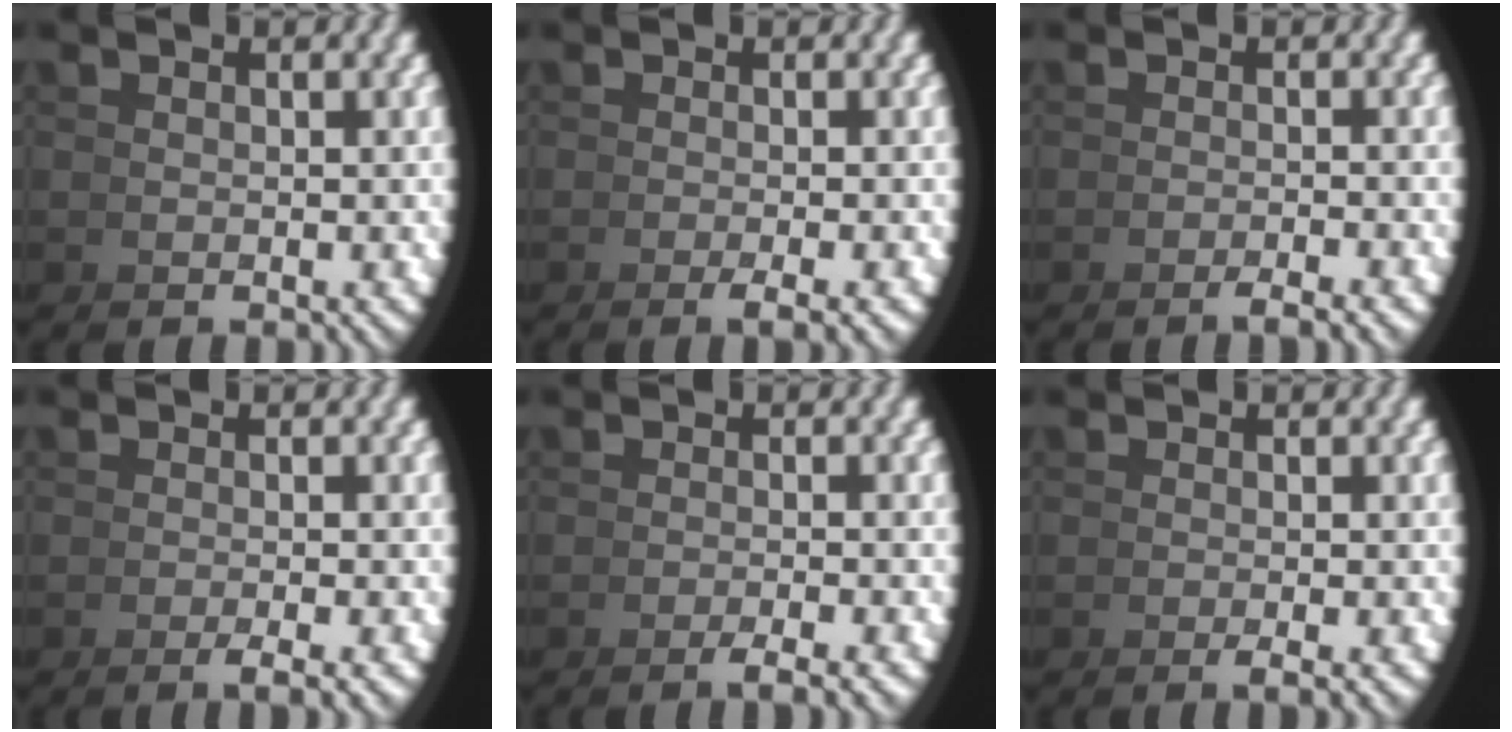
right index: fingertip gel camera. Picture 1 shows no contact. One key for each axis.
{"total": 2.4, "fx": -1.9, "fy": 0.1, "fz": 1.6, "tx": -0.016, "ty": 0.006, "tz": -0.032}
{"total": 2.1, "fx": -1.9, "fy": -0.3, "fz": 0.9, "tx": -0.002, "ty": 0.014, "tz": -0.039}
{"total": 2.4, "fx": -1.9, "fy": 0.0, "fz": 1.5, "tx": -0.014, "ty": 0.009, "tz": -0.035}
{"total": 2.7, "fx": -2.2, "fy": -0.2, "fz": 1.5, "tx": -0.009, "ty": 0.014, "tz": -0.042}
{"total": 1.8, "fx": -1.4, "fy": 0.1, "fz": 1.2, "tx": -0.013, "ty": 0.006, "tz": -0.025}